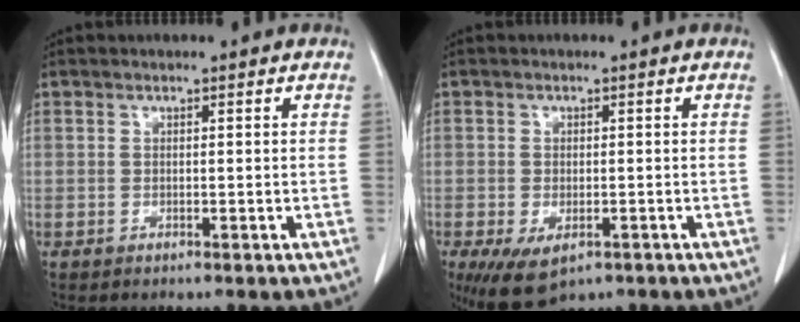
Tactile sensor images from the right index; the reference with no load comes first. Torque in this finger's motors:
{"motor_torque": [0.84, -0.82, 0.16, 0.07]}